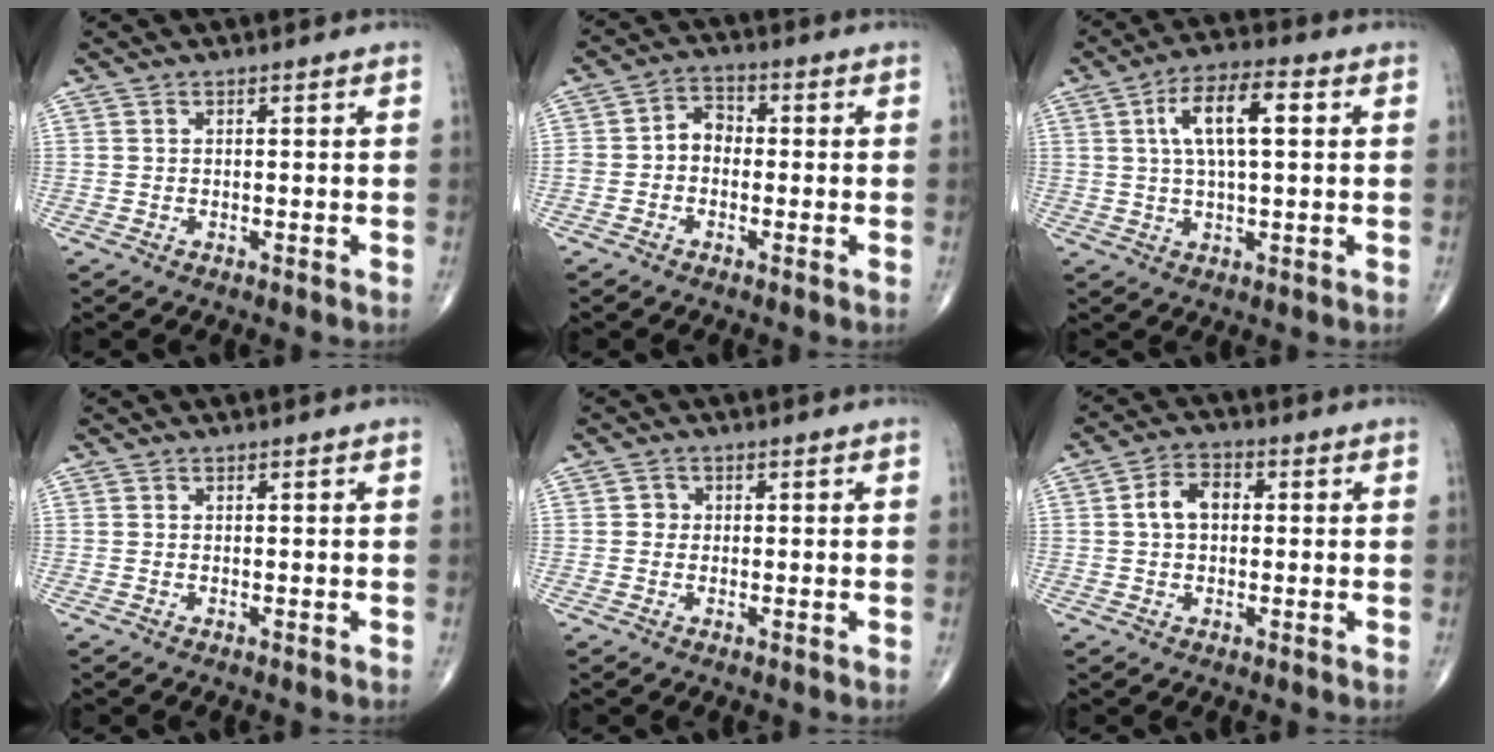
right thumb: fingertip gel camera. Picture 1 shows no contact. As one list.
[{"total": 4.6, "force": [-0.8, 3.6, 2.8], "torque": [-0.029, 0.021, -0.027]}, {"total": 10.3, "force": [2.4, 3.8, 9.3], "torque": [-0.165, 0.015, 0.038]}, {"total": 0.0}, {"total": 1.4, "force": [0.0, 1.4, 0.4], "torque": [0.002, 0.004, -0.003]}, {"total": 5.5, "force": [0.5, 3.7, 4.0], "torque": [-0.065, 0.018, 0.003]}]